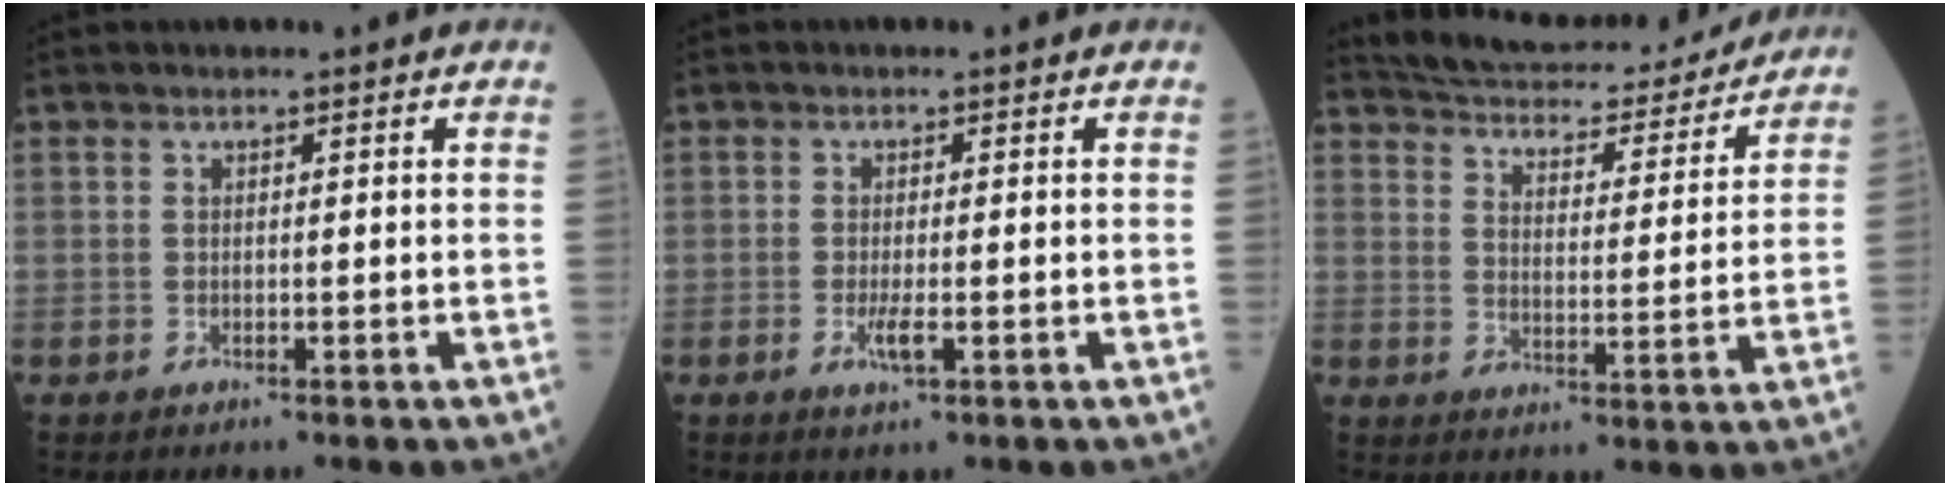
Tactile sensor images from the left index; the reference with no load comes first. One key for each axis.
{"total": 2.4, "fx": -0.8, "fy": 0.4, "fz": 2.2, "tx": -0.049, "ty": -0.005, "tz": -0.012}
{"total": 18.1, "fx": 17.1, "fy": 3.6, "fz": 4.8, "tx": -0.064, "ty": -0.009, "tz": 0.226}